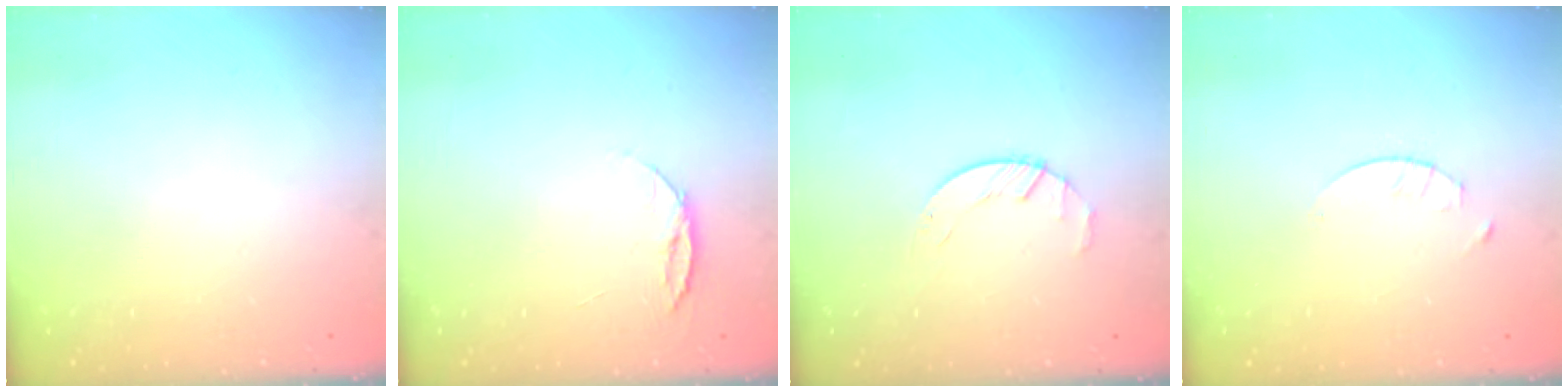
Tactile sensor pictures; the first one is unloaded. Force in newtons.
{"total": 6.6, "press": 6.5, "slide": 0.7}
{"total": 2.1, "press": 2.1, "slide": 0.3}
{"total": 1.7, "press": 1.6, "slide": 0.2}